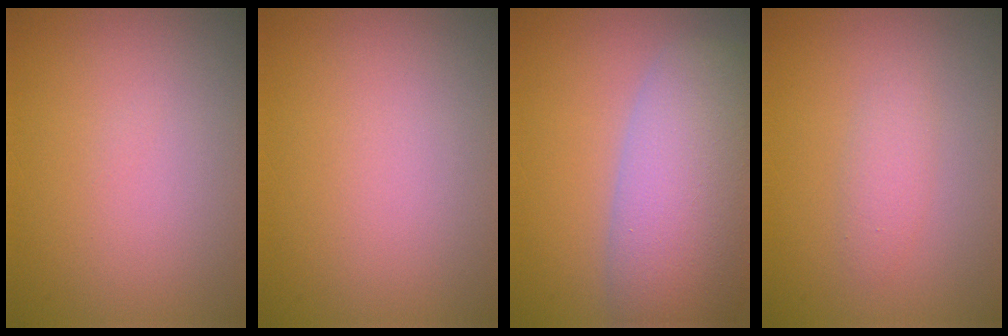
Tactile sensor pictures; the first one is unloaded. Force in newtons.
{"total": 0.0}
{"total": 9.7, "press": 9.7, "slide": 0.6}
{"total": 1.4, "press": 1.4, "slide": 0.0}